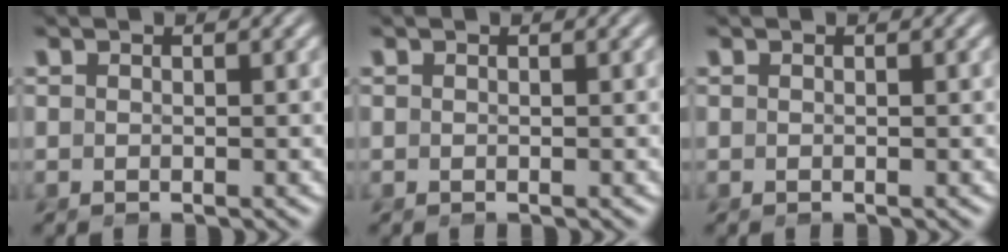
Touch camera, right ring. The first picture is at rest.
{"total": 0.0}
{"total": 0.0}